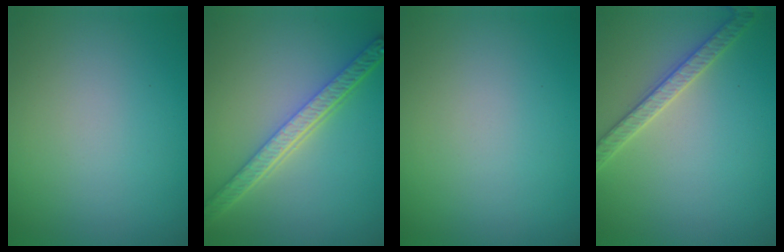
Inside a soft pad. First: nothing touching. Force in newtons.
{"total": 5.1, "press": 4.0, "slide": 3.1}
{"total": 0.0}
{"total": 2.7, "press": 2.7, "slide": 0.3}